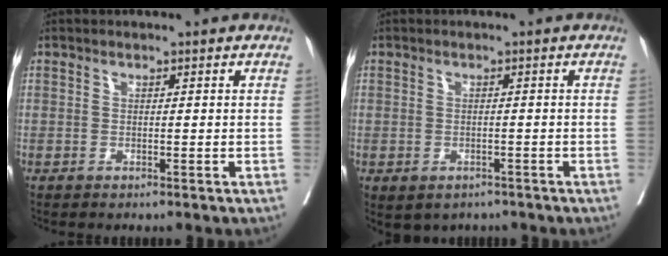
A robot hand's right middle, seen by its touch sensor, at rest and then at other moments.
{"total": 5.3, "force": [-3.6, 3.4, 1.7], "torque": [-0.024, 0.008, -0.043]}